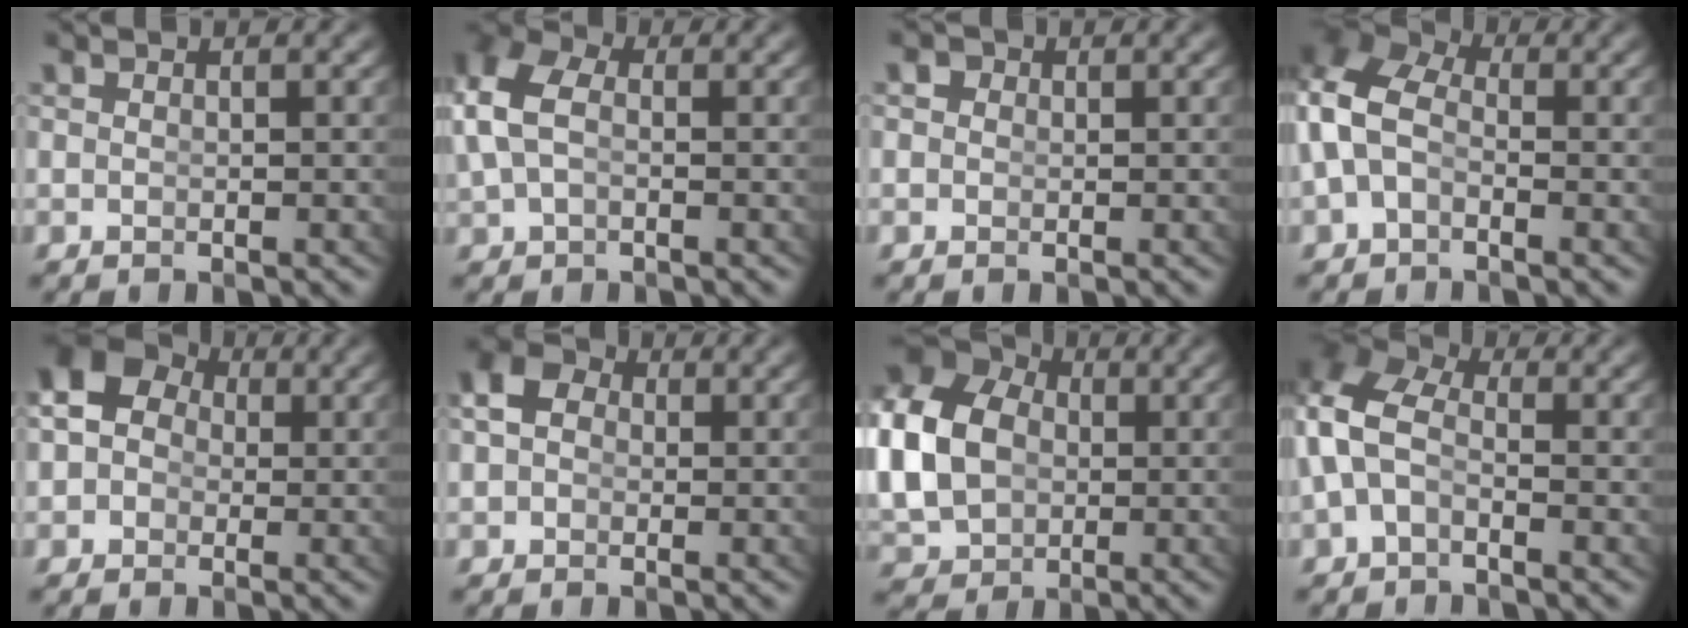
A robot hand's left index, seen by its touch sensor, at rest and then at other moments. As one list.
[{"total": 5.1, "force": [0.9, 3.8, 3.2], "torque": [-0.093, -0.004, 0.019]}, {"total": 1.5, "force": [0.3, 1.4, 0.5], "torque": [-0.005, -0.006, 0.003]}, {"total": 7.6, "force": [0.8, 6.3, 4.3], "torque": [-0.101, -0.008, 0.006]}, {"total": 8.9, "force": [2.3, 7.3, 4.5], "torque": [-0.078, 0.008, 0.020]}, {"total": 6.3, "force": [2.0, 5.1, 3.1], "torque": [-0.050, 0.016, 0.014]}, {"total": 10.9, "force": [1.0, 8.8, 6.5], "torque": [-0.146, -0.021, 0.030]}, {"total": 5.9, "force": [0.8, 4.7, 3.5], "torque": [-0.096, -0.008, 0.007]}]